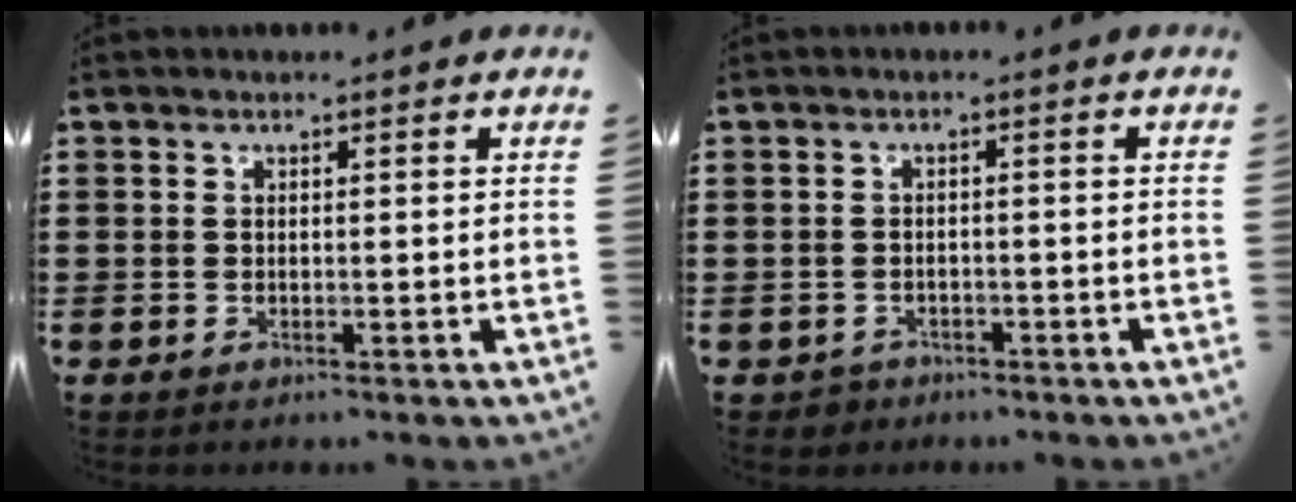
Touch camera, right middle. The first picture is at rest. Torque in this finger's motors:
{"motor_torque": [0.16, -0.19, 0.00, -0.01]}